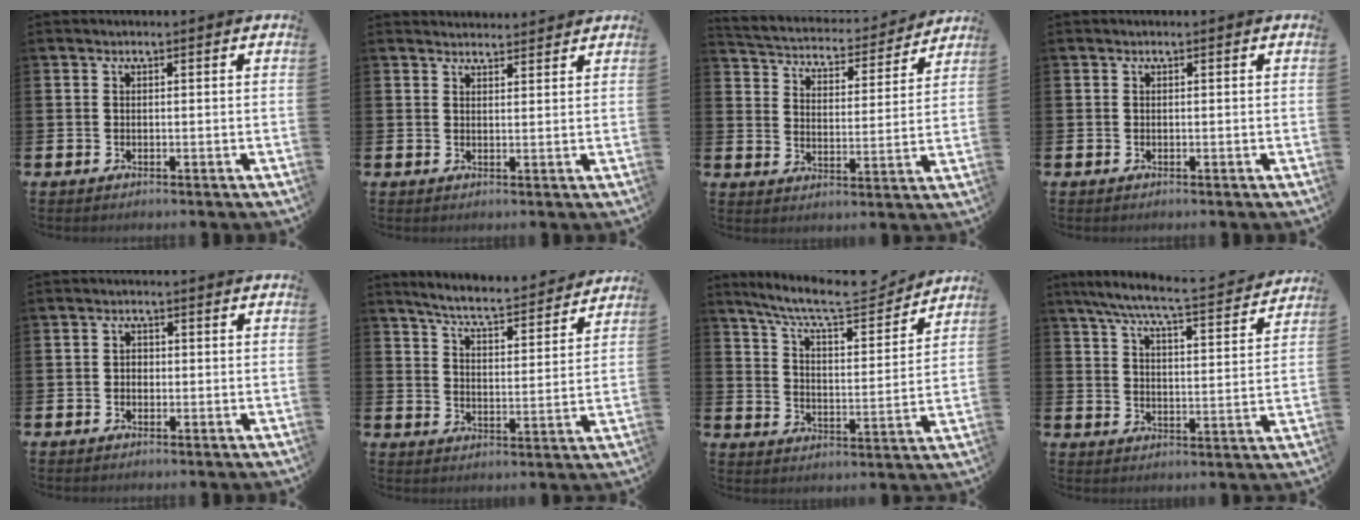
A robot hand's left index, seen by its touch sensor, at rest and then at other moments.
{"total": 2.5, "force": [2.5, 0.4, -0.1], "torque": [0.006, -0.015, 0.044]}
{"total": 4.6, "force": [4.4, 1.1, 0.5], "torque": [-0.040, -0.041, 0.069]}
{"total": 0.0}
{"total": 1.5, "force": [-0.3, 1.3, 0.7], "torque": [-0.002, 0.002, -0.011]}
{"total": 6.4, "force": [6.2, 0.4, 1.6], "torque": [-0.052, -0.046, 0.104]}
{"total": 9.2, "force": [8.4, 1.3, 3.5], "torque": [-0.094, -0.052, 0.145]}
{"total": 7.8, "force": [7.0, 0.4, 3.3], "torque": [-0.083, -0.048, 0.120]}